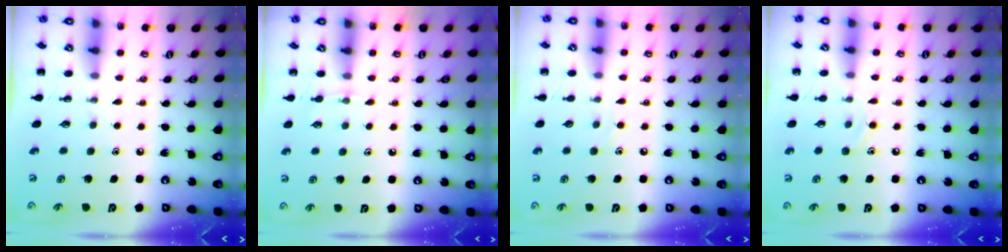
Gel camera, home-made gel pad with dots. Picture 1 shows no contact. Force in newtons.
{"total": 3.7, "press": 3.5, "slide": 1.3}
{"total": 2.3, "press": 2.2, "slide": 0.9}
{"total": 8.3, "press": 7.9, "slide": 2.7}